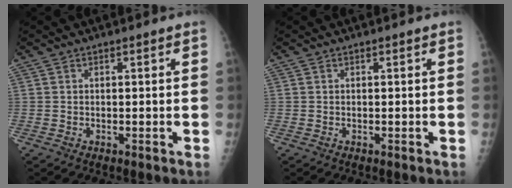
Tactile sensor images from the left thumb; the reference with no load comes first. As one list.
[{"total": 0.0}]